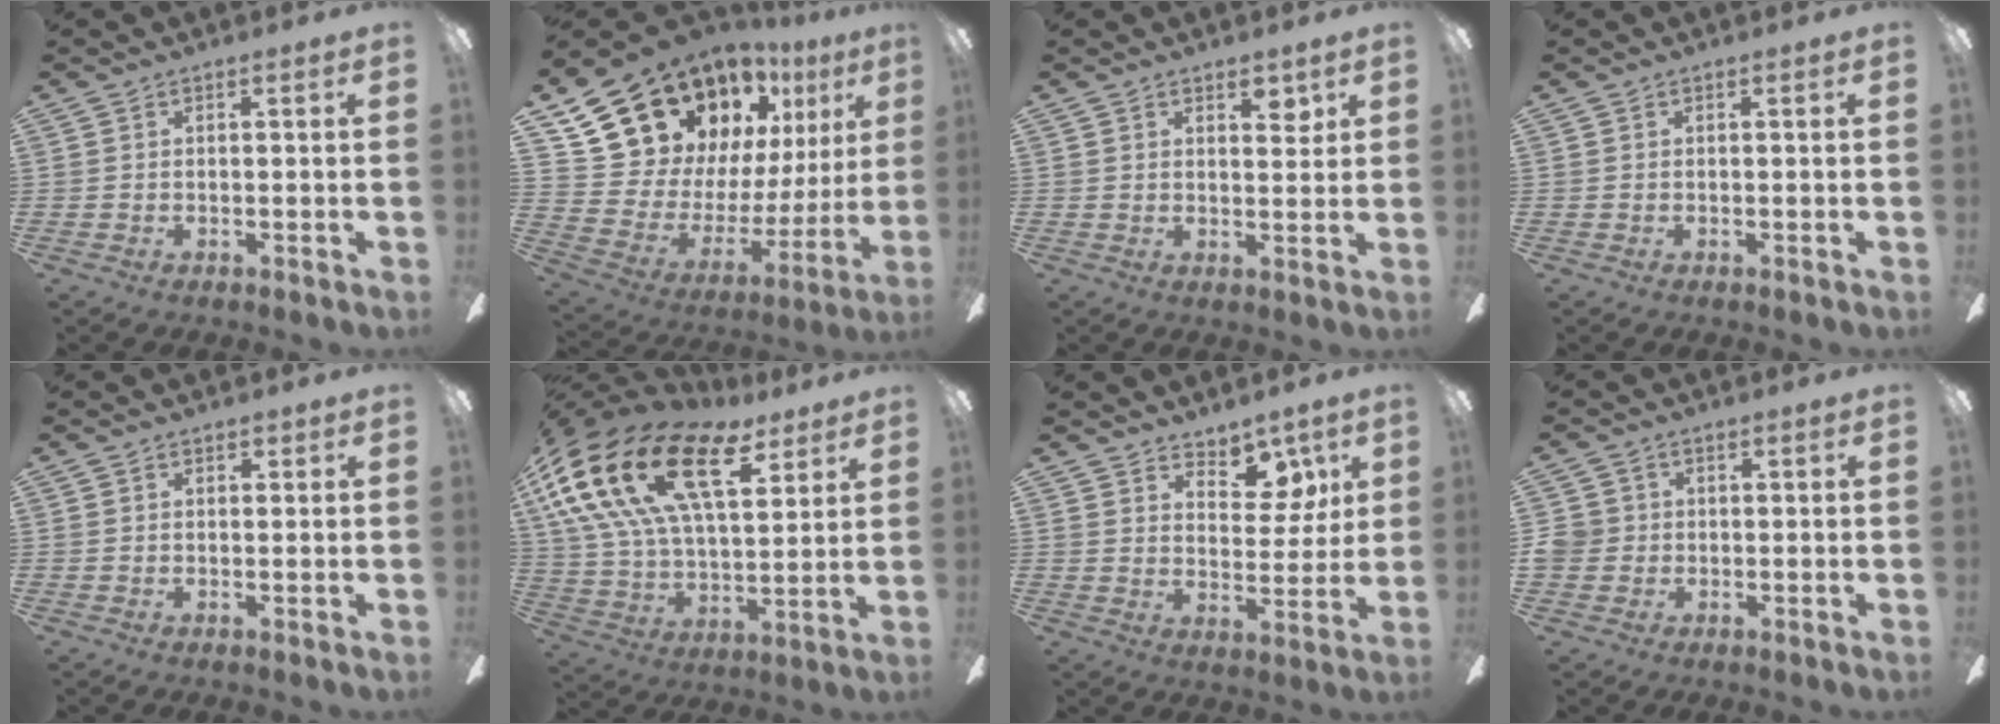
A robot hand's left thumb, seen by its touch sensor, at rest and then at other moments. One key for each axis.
{"total": 22.0, "fx": 16.7, "fy": 12.2, "fz": 7.6, "tx": -0.125, "ty": -0.124, "tz": 0.324}
{"total": 3.7, "fx": 2.5, "fy": 1.7, "fz": 2.1, "tx": -0.005, "ty": -0.014, "tz": 0.035}
{"total": 0.0}
{"total": 1.0, "fx": 0.5, "fy": 0.7, "fz": 0.5, "tx": -0.001, "ty": 0.000, "tz": 0.007}
{"total": 25.5, "fx": 12.3, "fy": 12.8, "fz": 18.3, "tx": -0.353, "ty": -0.051, "tz": 0.215}
{"total": 7.9, "fx": 5.4, "fy": 4.7, "fz": 3.3, "tx": -0.030, "ty": -0.030, "tz": 0.094}
{"total": 4.1, "fx": 0.0, "fy": 3.9, "fz": 1.3, "tx": -0.028, "ty": 0.007, "tz": -0.002}